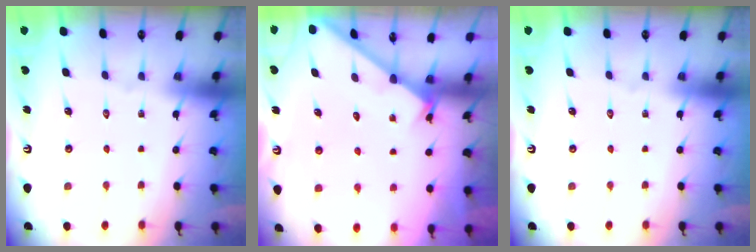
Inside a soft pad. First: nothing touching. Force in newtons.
{"total": 2.3, "press": 2.3, "slide": 0.2}
{"total": 0.0}